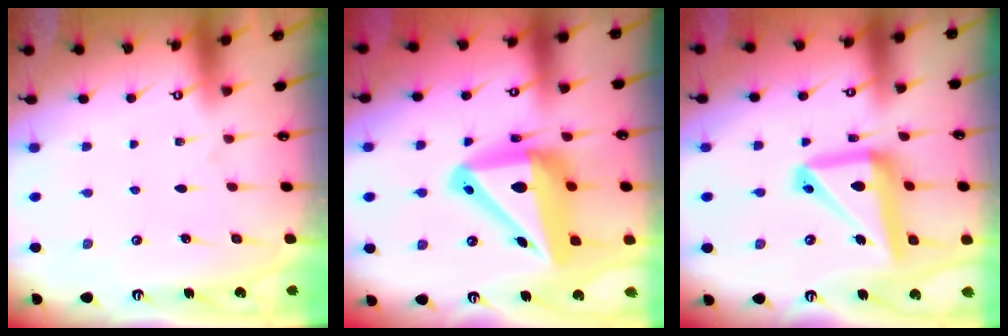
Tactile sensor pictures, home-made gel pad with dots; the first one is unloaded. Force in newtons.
{"total": 19.5, "press": 19.2, "slide": 3.2}
{"total": 17.3, "press": 17.2, "slide": 2.0}